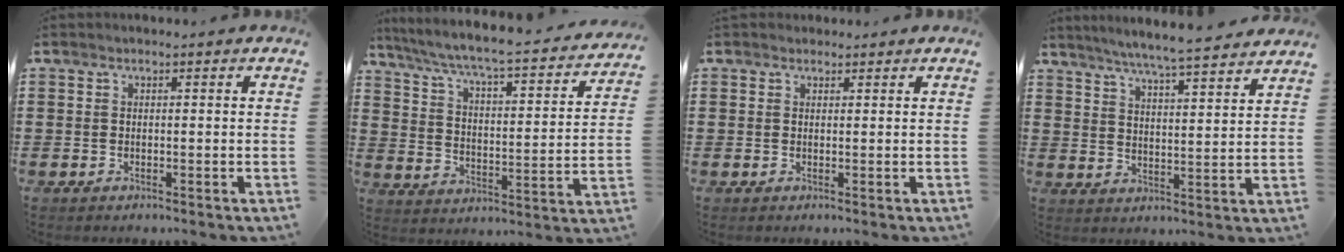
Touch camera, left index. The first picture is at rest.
{"total": 4.5, "force": [3.5, 0.4, 2.8], "torque": [-0.073, -0.038, 0.048]}
{"total": 1.0, "force": [0.8, 0.6, 0.1], "torque": [-0.004, 0.004, 0.015]}
{"total": 5.6, "force": [5.2, -0.9, 1.8], "torque": [-0.053, -0.035, 0.087]}